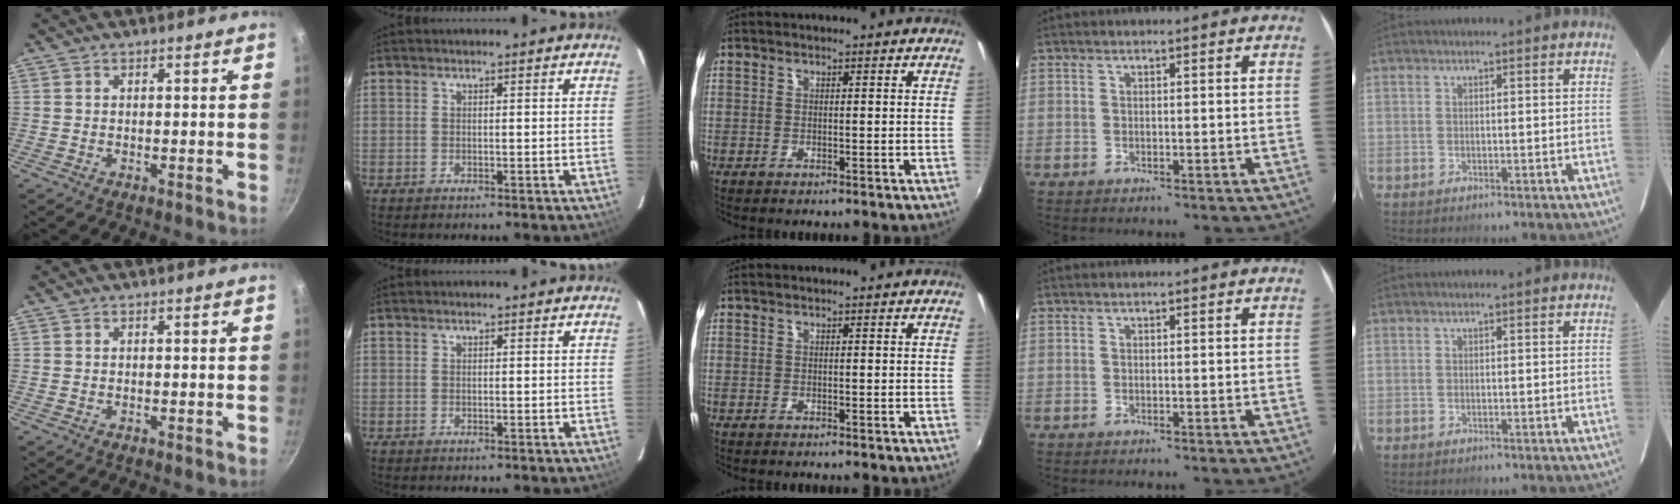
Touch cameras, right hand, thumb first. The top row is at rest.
{}